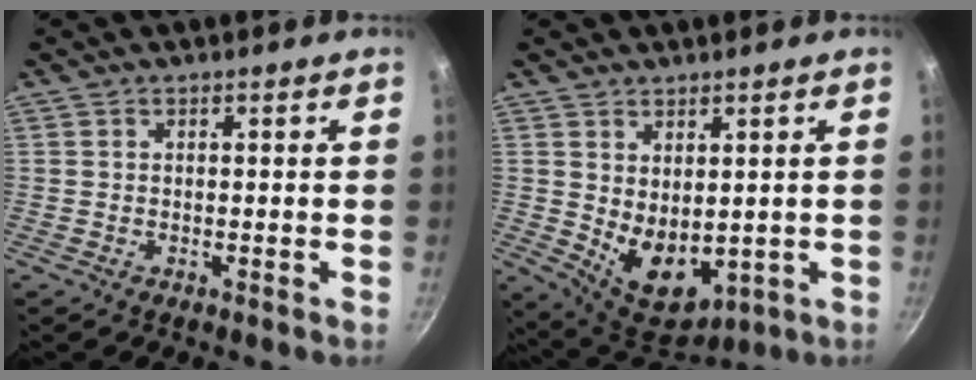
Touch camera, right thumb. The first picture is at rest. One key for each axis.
{"total": 9.9, "fx": 0.9, "fy": 6.5, "fz": 7.4, "tx": -0.090, "ty": -0.030, "tz": 0.043}